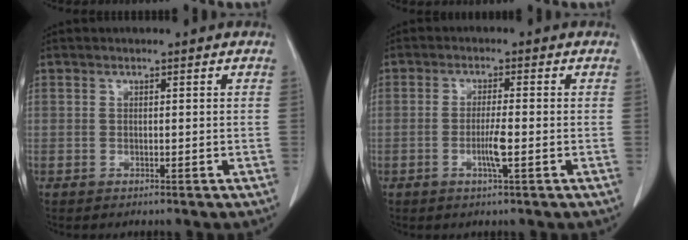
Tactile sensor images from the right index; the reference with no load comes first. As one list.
[{"total": 3.5, "force": [-1.0, -0.1, 3.4], "torque": [-0.066, -0.005, -0.019]}]